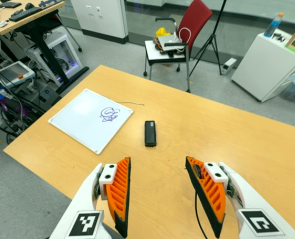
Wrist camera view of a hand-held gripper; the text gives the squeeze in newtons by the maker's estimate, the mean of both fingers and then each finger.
{"total": 0.0}